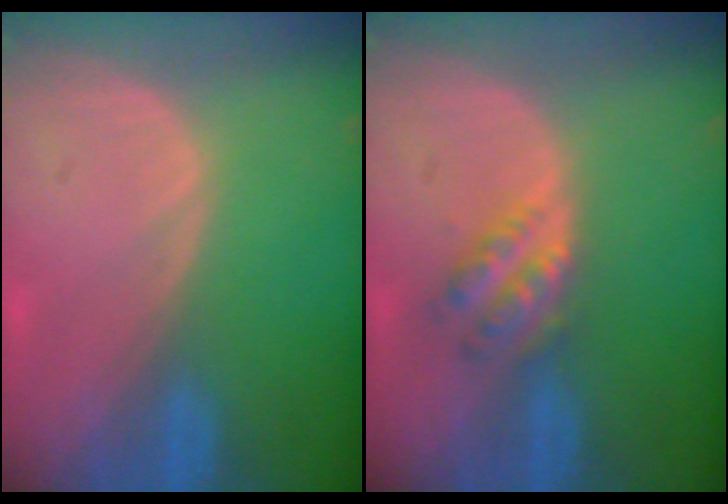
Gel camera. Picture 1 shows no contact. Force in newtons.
{"total": 4.7, "press": 4.1, "slide": 2.2}